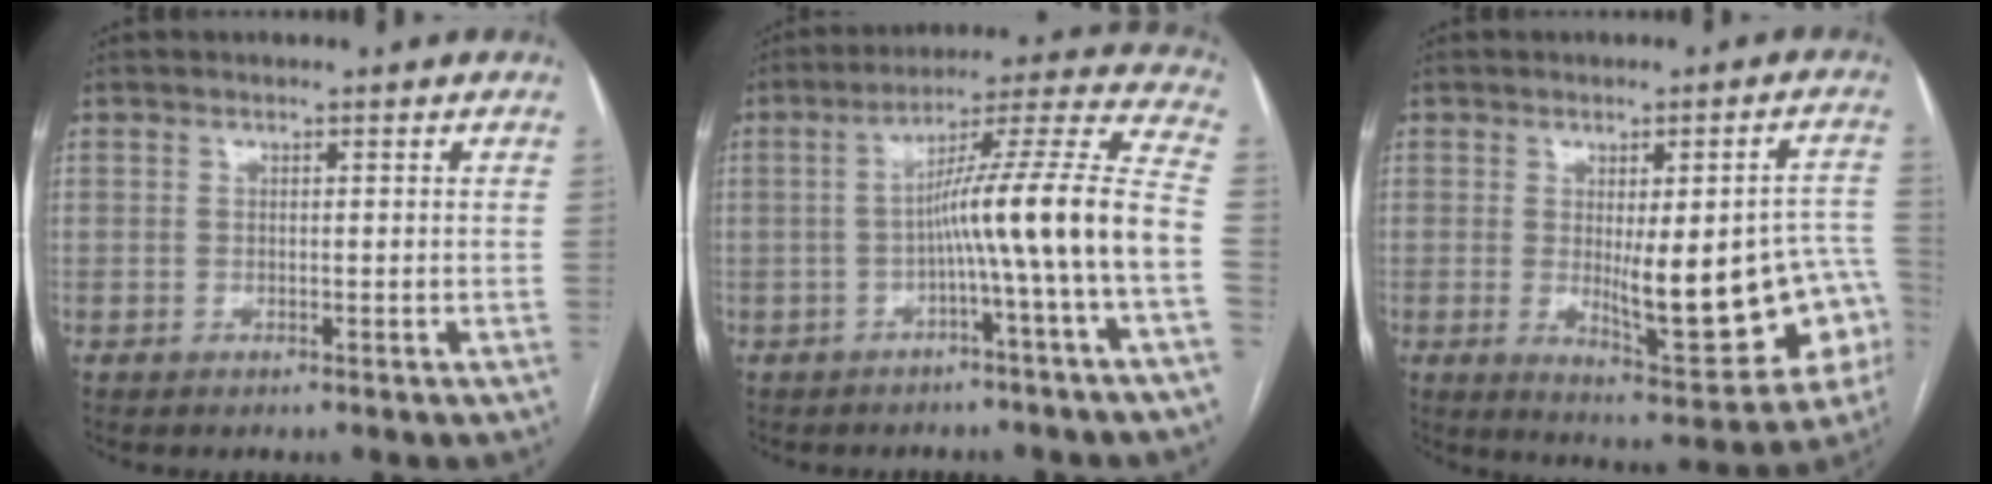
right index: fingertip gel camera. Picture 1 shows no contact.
{"total": 14.1, "force": [-3.4, -2.2, 13.5], "torque": [-0.193, 0.027, -0.059]}
{"total": 17.1, "force": [-2.8, 4.7, 16.2], "torque": [-0.157, 0.011, -0.015]}